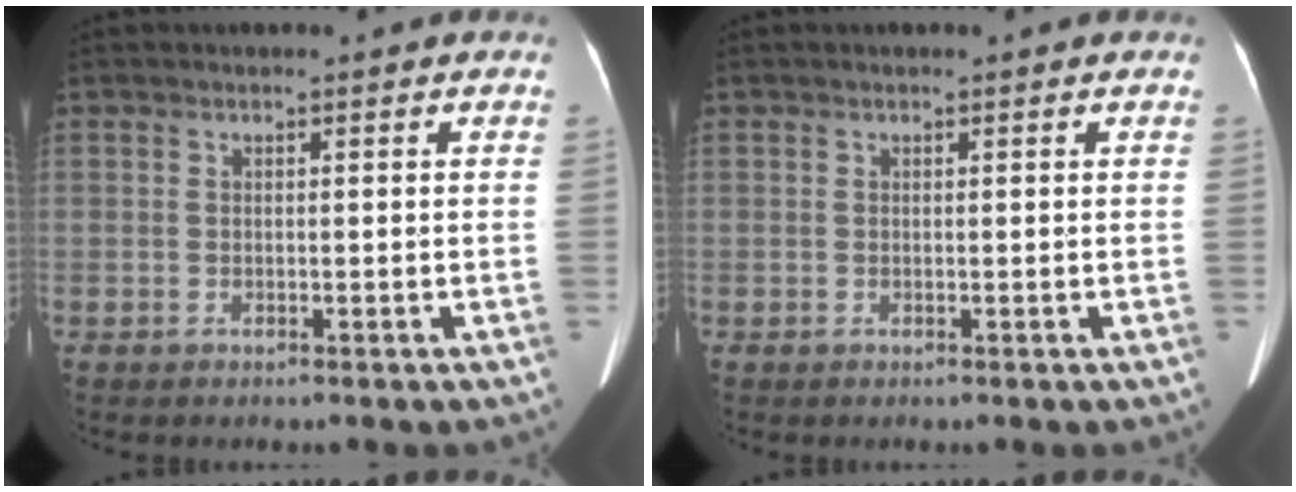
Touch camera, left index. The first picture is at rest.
{"total": 0.0}